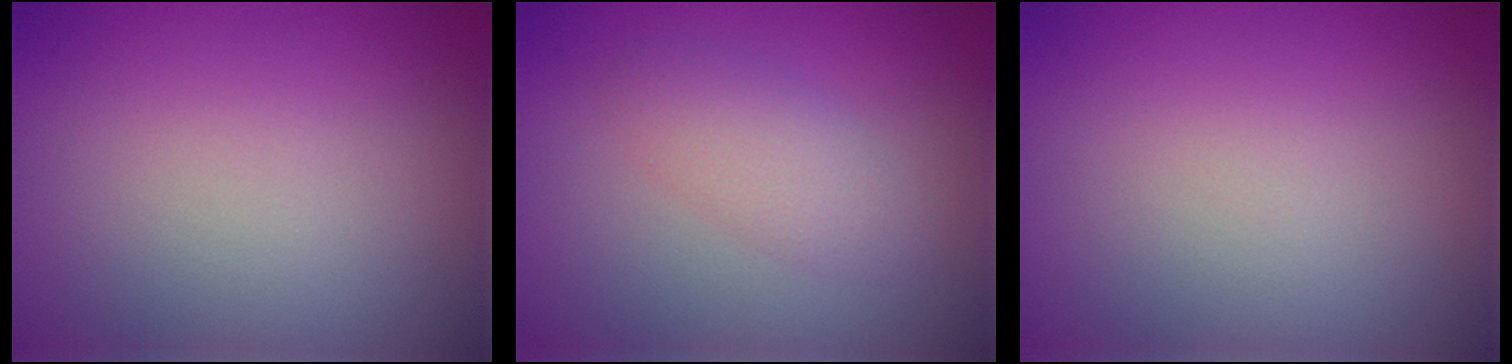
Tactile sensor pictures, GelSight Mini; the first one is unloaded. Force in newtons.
{"total": 2.5, "press": 2.5, "slide": 0.1}
{"total": 0.0}